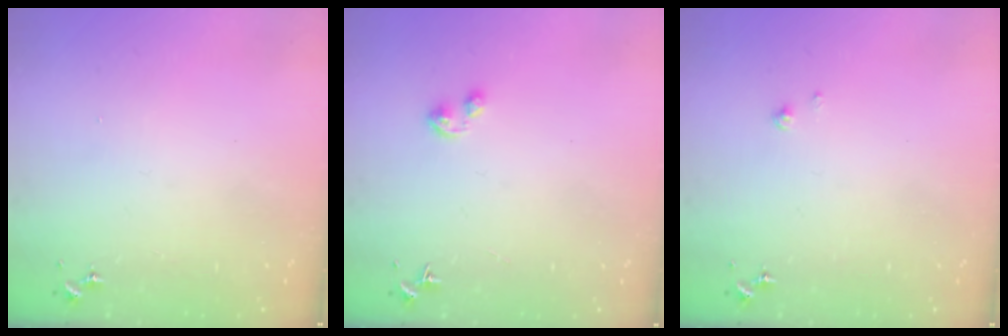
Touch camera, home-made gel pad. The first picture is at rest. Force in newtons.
{"total": 2.9, "press": 2.9, "slide": 0.5}
{"total": 1.4, "press": 1.4, "slide": 0.1}